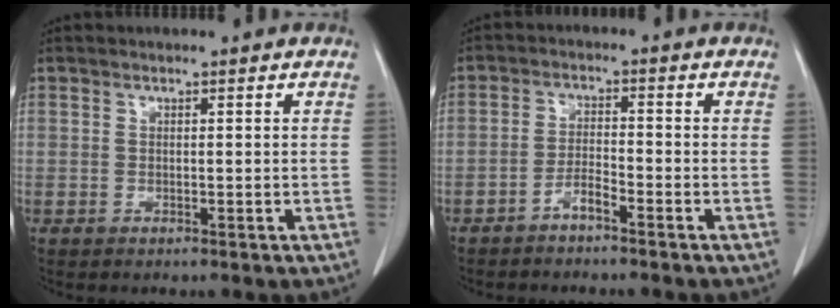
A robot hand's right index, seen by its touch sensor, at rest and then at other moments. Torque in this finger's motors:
{"motor_torque": [0.29, -0.22, 0.02, 0.01]}